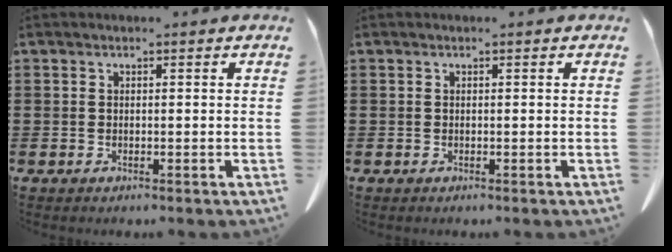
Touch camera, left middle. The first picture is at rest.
{"total": 0.0}